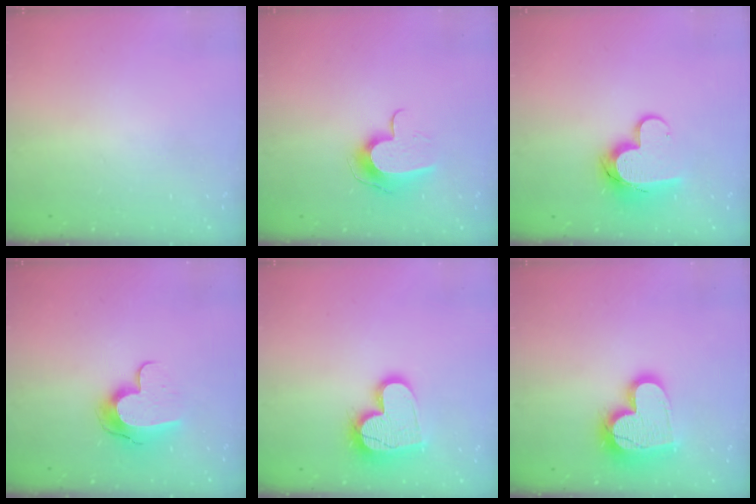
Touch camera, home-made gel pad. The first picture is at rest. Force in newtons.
{"total": 9.9, "press": 9.9, "slide": 0.4}
{"total": 11.9, "press": 11.8, "slide": 1.1}
{"total": 11.2, "press": 11.2, "slide": 1.1}
{"total": 16.5, "press": 16.5, "slide": 1.1}
{"total": 18.4, "press": 18.4, "slide": 1.4}